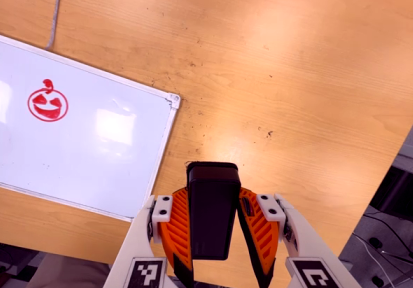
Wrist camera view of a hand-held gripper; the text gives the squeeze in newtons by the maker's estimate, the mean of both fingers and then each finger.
{"total": 4.7, "left": 3.7, "right": 5.7}